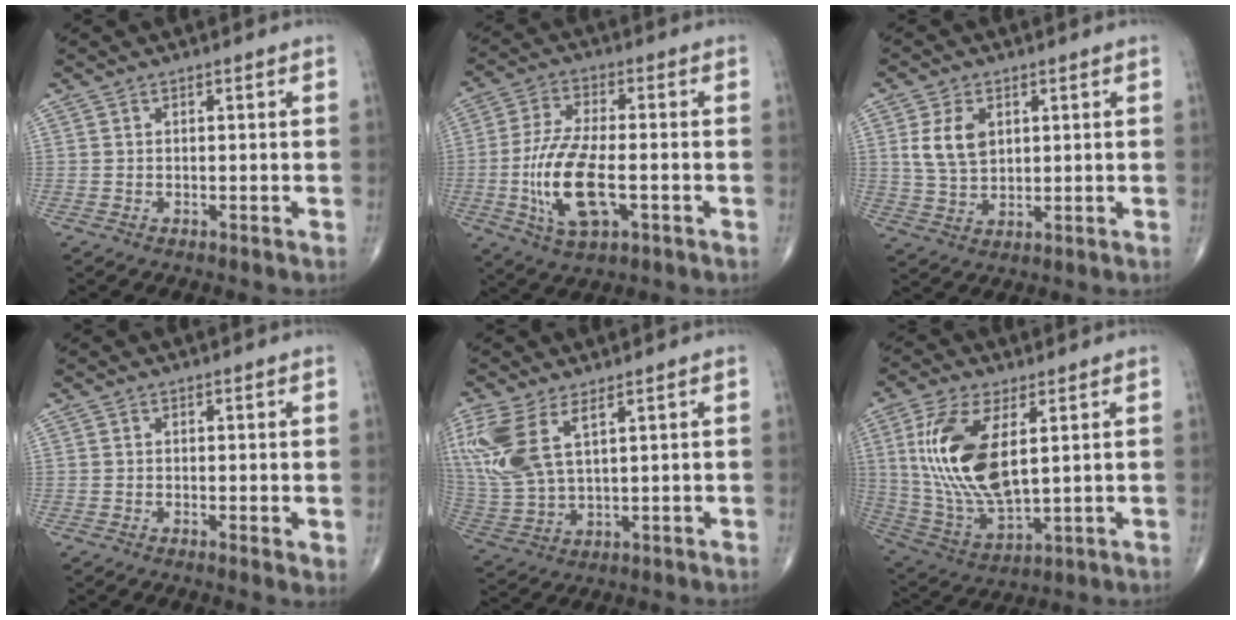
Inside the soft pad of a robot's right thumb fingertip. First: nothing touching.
{"total": 13.5, "force": [-2.9, 5.7, 11.9], "torque": [-0.240, 0.006, -0.051]}
{"total": 7.3, "force": [2.1, 4.8, 5.1], "torque": [-0.082, -0.007, 0.047]}
{"total": 1.7, "force": [0.1, 0.5, 1.6], "torque": [-0.022, -0.007, -0.003]}
{"total": 13.5, "force": [6.2, 5.9, 10.5], "torque": [-0.259, -0.015, 0.136]}
{"total": 17.8, "force": [4.2, 8.0, 15.4], "torque": [-0.318, -0.022, 0.091]}